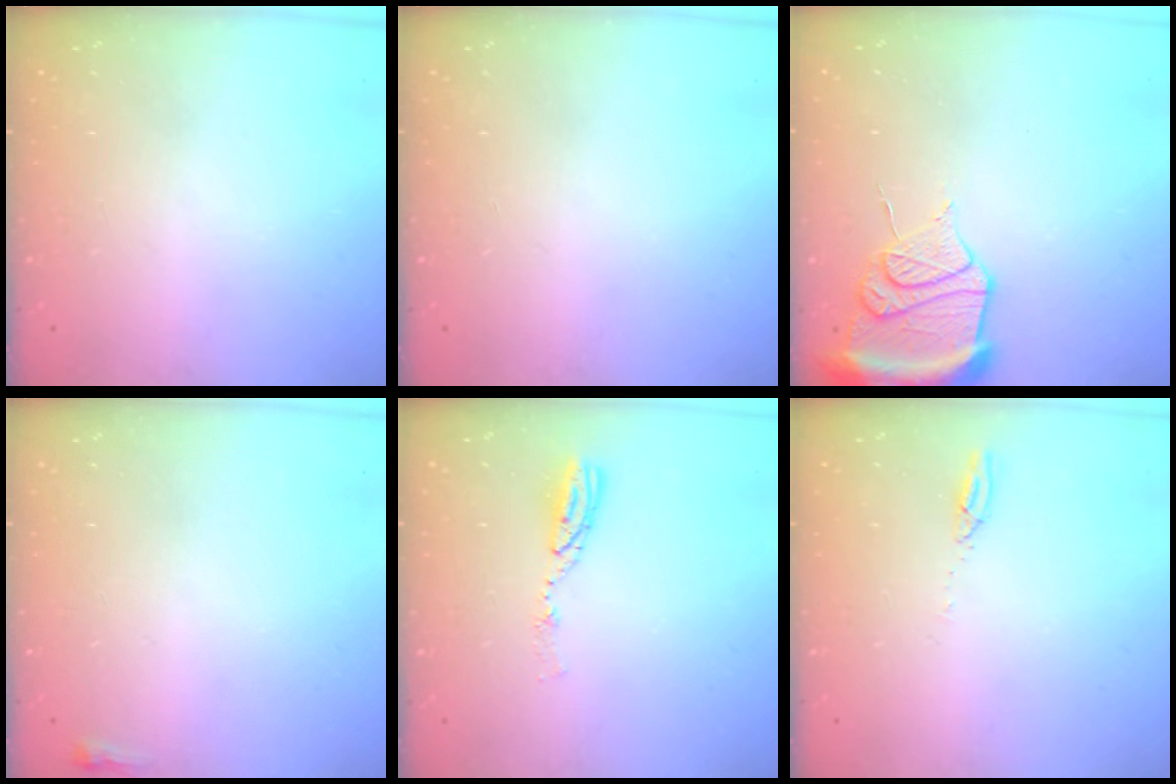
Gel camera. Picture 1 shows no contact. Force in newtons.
{"total": 0.0}
{"total": 15.7, "press": 14.5, "slide": 6.0}
{"total": 2.2, "press": 2.2, "slide": 0.6}
{"total": 5.2, "press": 5.2, "slide": 0.3}
{"total": 2.7, "press": 2.7, "slide": 0.2}